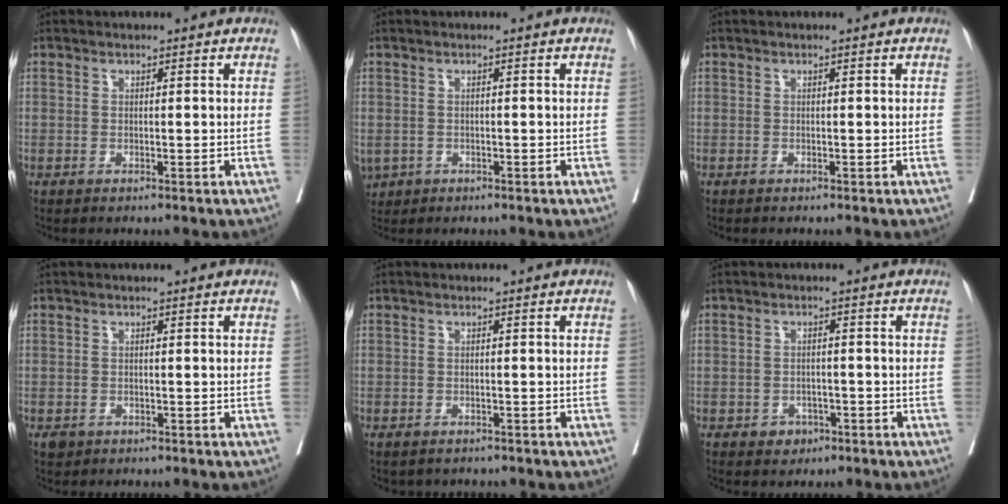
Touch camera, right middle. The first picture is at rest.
{"total": 3.5, "force": [-1.6, 2.9, 1.0], "torque": [-0.024, -0.002, -0.023]}
{"total": 0.0}
{"total": 1.2, "force": [-0.6, 1.0, 0.3], "torque": [-0.007, 0.002, -0.006]}
{"total": 2.2, "force": [-1.9, 1.0, 0.3], "torque": [-0.007, 0.000, -0.025]}
{"total": 2.6, "force": [-1.5, 2.0, 0.7], "torque": [-0.004, 0.008, -0.017]}